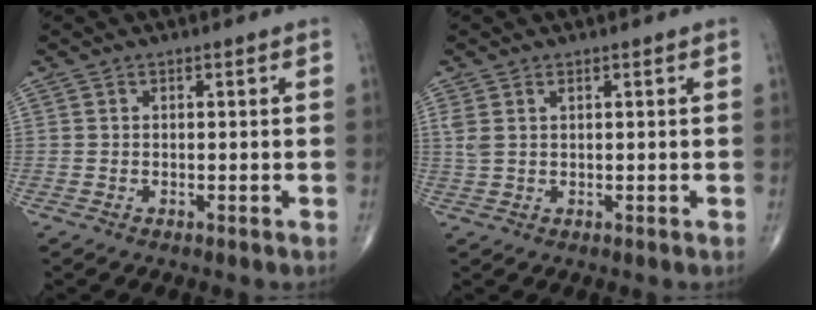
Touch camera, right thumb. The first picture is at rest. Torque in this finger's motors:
{"motor_torque": [0.31, 0.60, 0.36, 0.17, 0.01]}